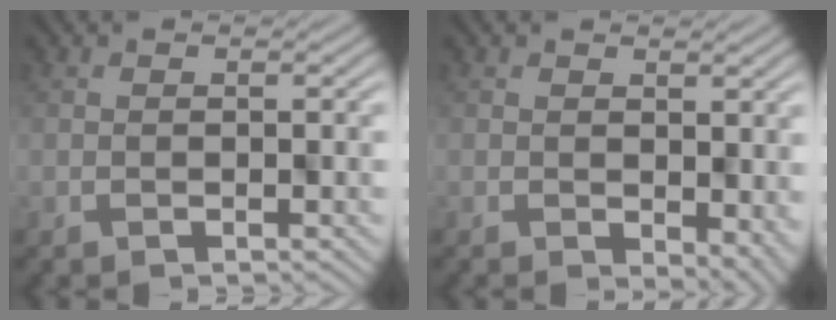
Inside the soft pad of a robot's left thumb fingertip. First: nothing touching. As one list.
[{"total": 2.4, "force": [-0.3, 1.4, 2.0], "torque": [-0.035, -0.004, 0.011]}]